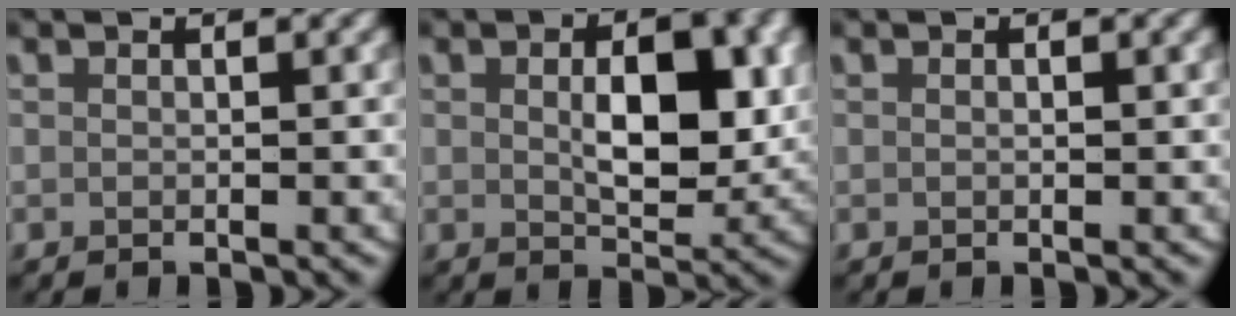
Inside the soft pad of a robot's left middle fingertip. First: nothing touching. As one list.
[{"total": 5.7, "force": [0.8, 3.1, 4.7], "torque": [-0.079, -0.014, 0.018]}, {"total": 0.0}]